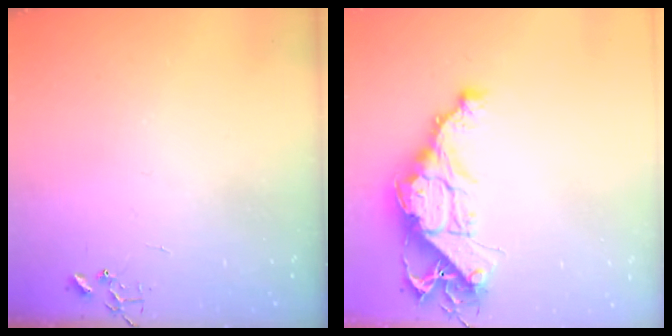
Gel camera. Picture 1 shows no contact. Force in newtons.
{"total": 13.4, "press": 13.4, "slide": 1.1}